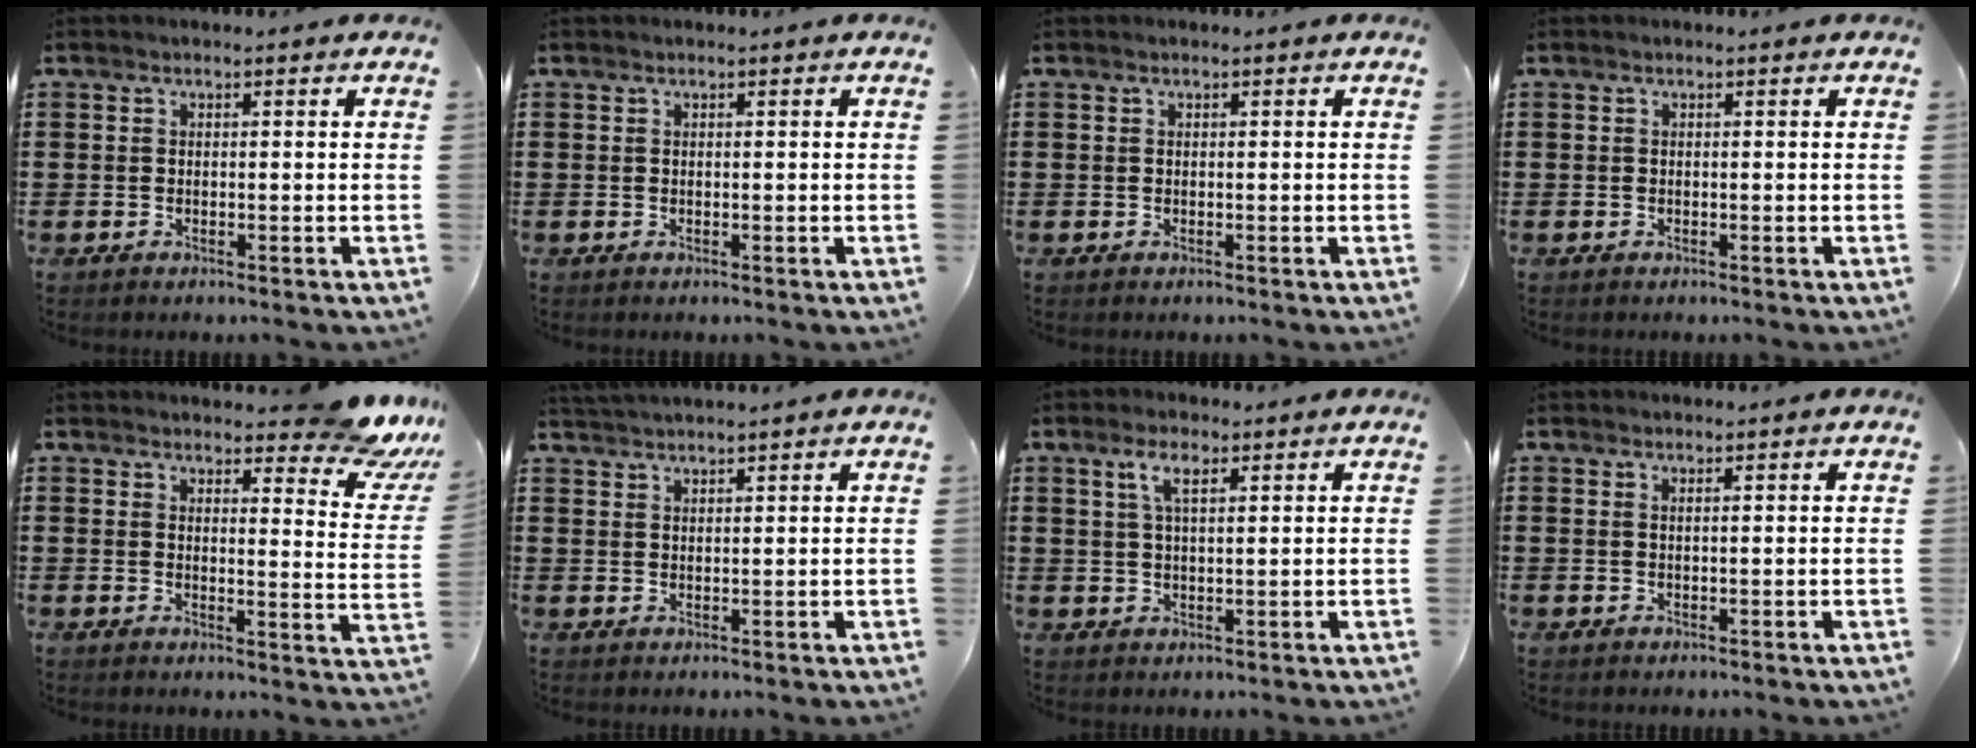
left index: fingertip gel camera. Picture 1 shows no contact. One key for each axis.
{"total": 0.0}
{"total": 0.0}
{"total": 0.0}
{"total": 7.4, "fx": 6.4, "fy": 1.3, "fz": 3.5, "tx": -0.050, "ty": -0.034, "tz": 0.110}
{"total": 1.9, "fx": 1.8, "fy": -0.4, "fz": 0.2, "tx": -0.007, "ty": 0.000, "tz": 0.036}
{"total": 3.6, "fx": 1.8, "fy": 1.2, "fz": 2.9, "tx": -0.064, "ty": 0.007, "tz": 0.030}
{"total": 0.5, "fx": 0.3, "fy": 0.0, "fz": 0.4, "tx": -0.009, "ty": -0.001, "tz": 0.007}